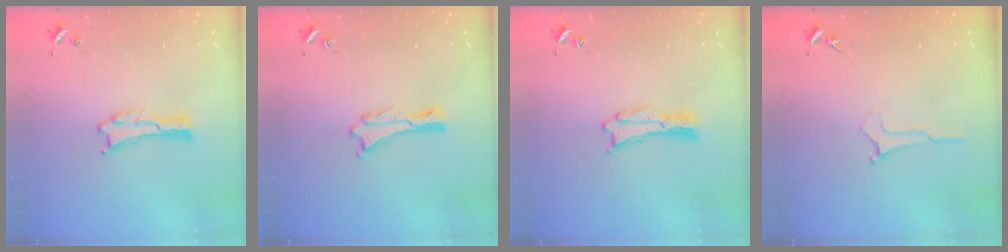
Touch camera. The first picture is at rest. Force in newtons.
{"total": 0.0}
{"total": 0.0}
{"total": 0.0}